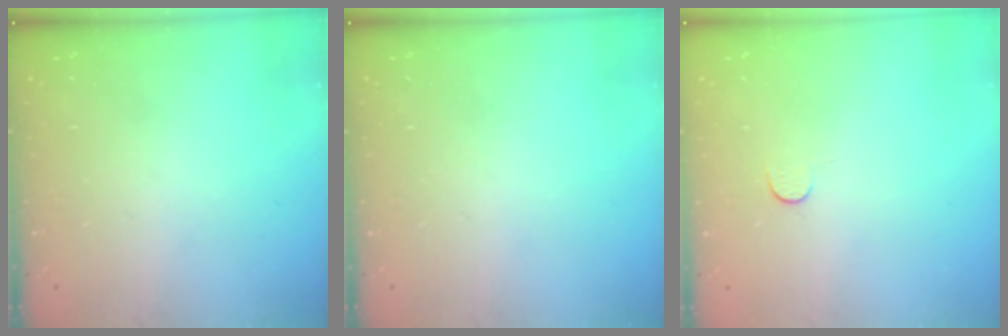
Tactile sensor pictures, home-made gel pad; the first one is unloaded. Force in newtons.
{"total": 0.0}
{"total": 2.8, "press": 2.8, "slide": 0.4}